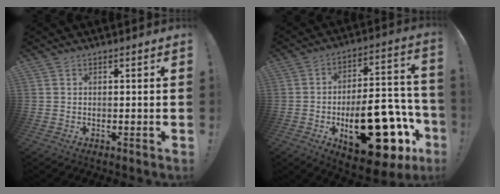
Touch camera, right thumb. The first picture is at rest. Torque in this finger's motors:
{"motor_torque": [2.28, 2.73, 1.51, -1.26, 0.65]}